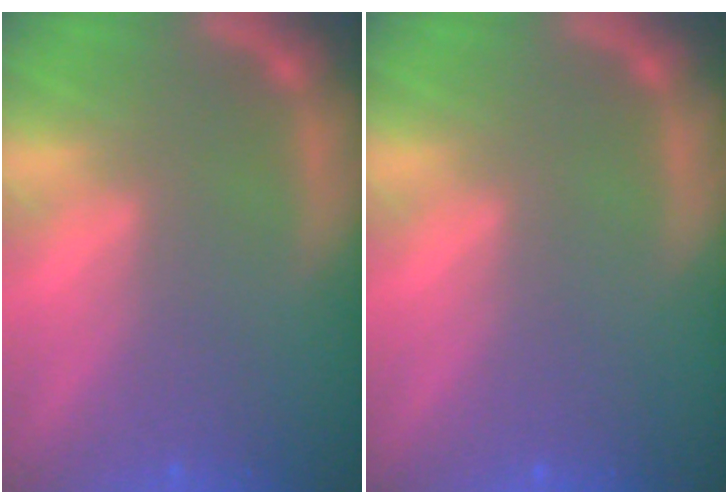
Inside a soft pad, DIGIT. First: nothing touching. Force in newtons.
{"total": 0.0}